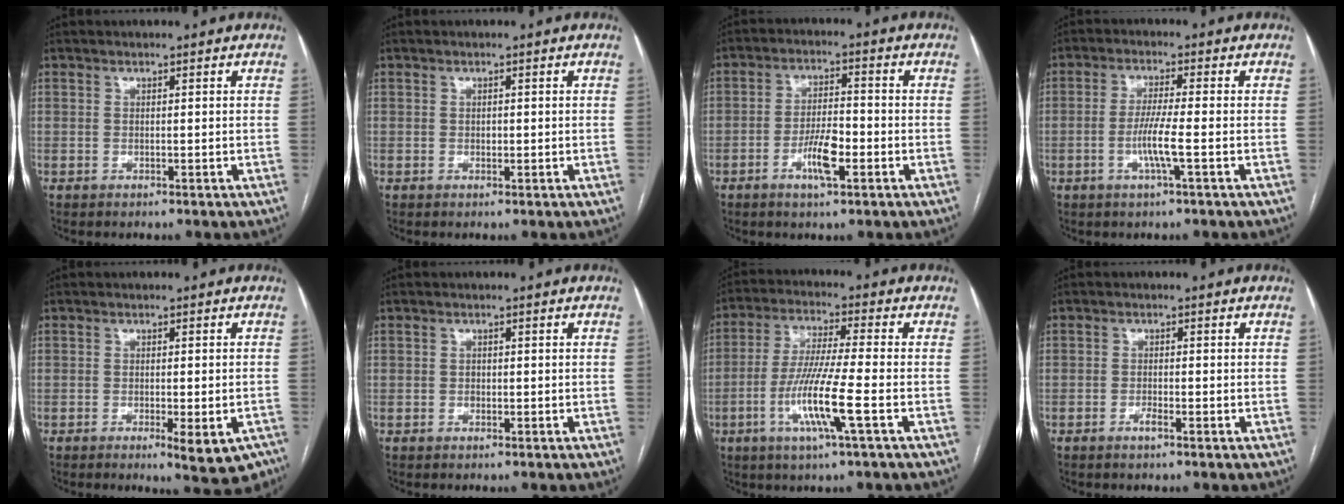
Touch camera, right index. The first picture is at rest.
{"total": 0.6, "force": [-0.1, 0.4, 0.5], "torque": [-0.009, 0.000, -0.001]}
{"total": 6.4, "force": [-2.7, 1.6, 5.6], "torque": [-0.104, 0.001, -0.045]}
{"total": 5.3, "force": [-1.6, -0.4, 5.0], "torque": [-0.097, -0.006, -0.031]}
{"total": 6.8, "force": [-4.2, 2.2, 4.9], "torque": [-0.045, -0.006, -0.056]}
{"total": 0.7, "force": [-0.2, 0.6, 0.4], "torque": [-0.004, 0.002, -0.001]}
{"total": 10.8, "force": [-3.6, -0.4, 10.2], "torque": [-0.203, -0.014, -0.072]}
{"total": 1.1, "force": [-0.8, 0.1, 0.8], "torque": [-0.016, 0.001, -0.018]}